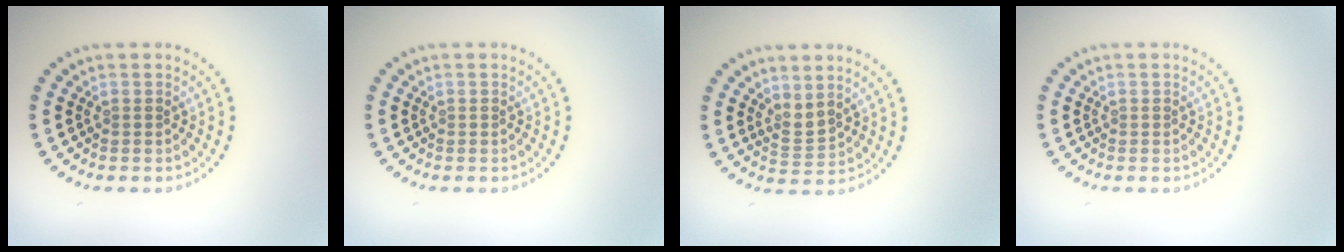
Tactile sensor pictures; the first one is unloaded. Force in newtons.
{"total": 0.0}
{"total": 1.6, "press": 1.2, "slide": 1.0}
{"total": 0.0}